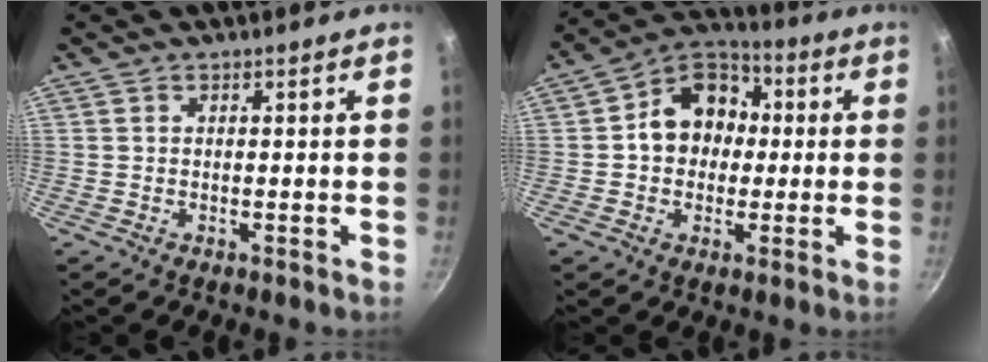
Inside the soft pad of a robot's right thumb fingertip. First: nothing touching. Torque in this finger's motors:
{"motor_torque": [-0.18, 0.36, 0.74, -0.60, 0.20]}